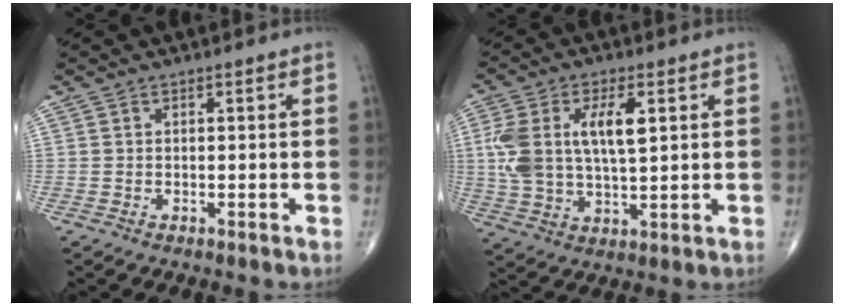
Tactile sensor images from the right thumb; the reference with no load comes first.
{"total": 13.2, "force": [2.8, 6.3, 11.2], "torque": [-0.230, 0.002, 0.058]}